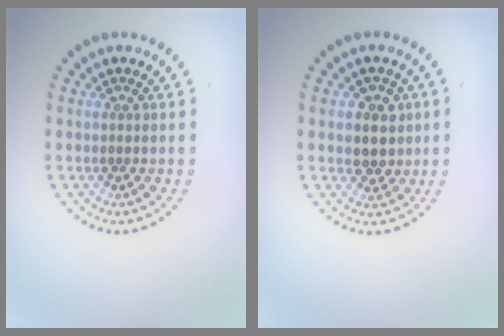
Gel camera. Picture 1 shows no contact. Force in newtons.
{"total": 2.8, "press": 2.7, "slide": 0.7}